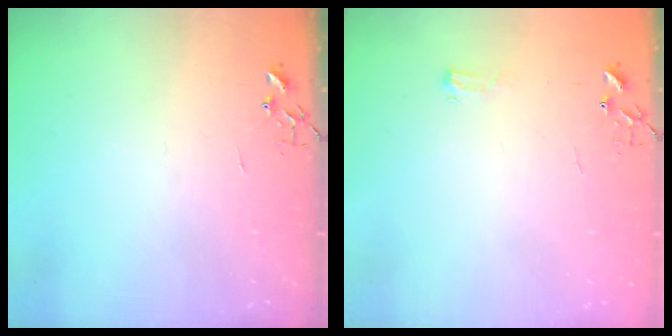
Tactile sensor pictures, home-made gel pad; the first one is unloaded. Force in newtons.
{"total": 4.1, "press": 4.1, "slide": 0.6}